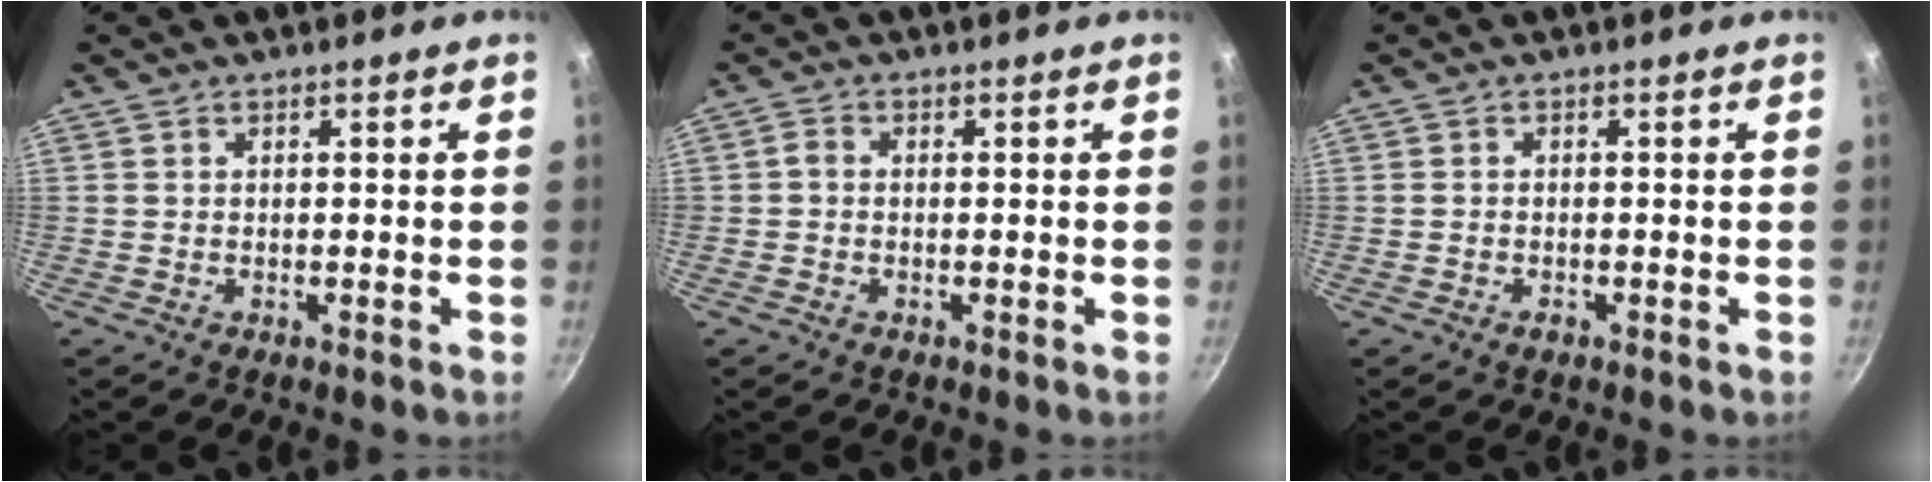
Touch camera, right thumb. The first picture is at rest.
{"total": 1.3, "force": [-0.2, 1.1, 0.7], "torque": [-0.016, 0.008, -0.007]}
{"total": 1.2, "force": [-0.7, 0.7, 0.7], "torque": [-0.014, 0.004, -0.013]}